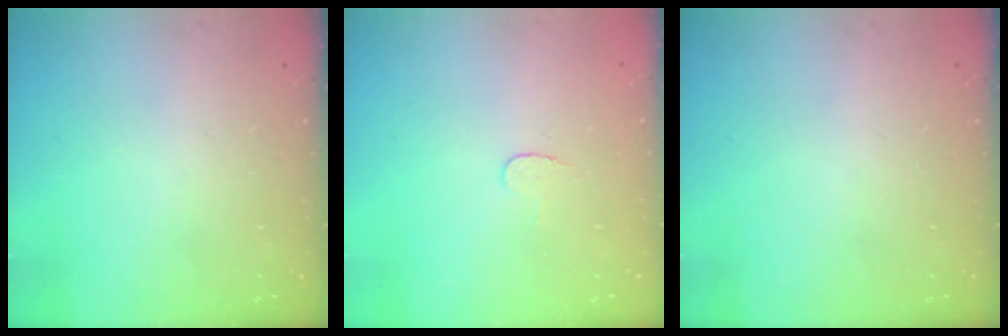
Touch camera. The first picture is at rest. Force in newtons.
{"total": 4.3, "press": 4.3, "slide": 0.3}
{"total": 0.0}